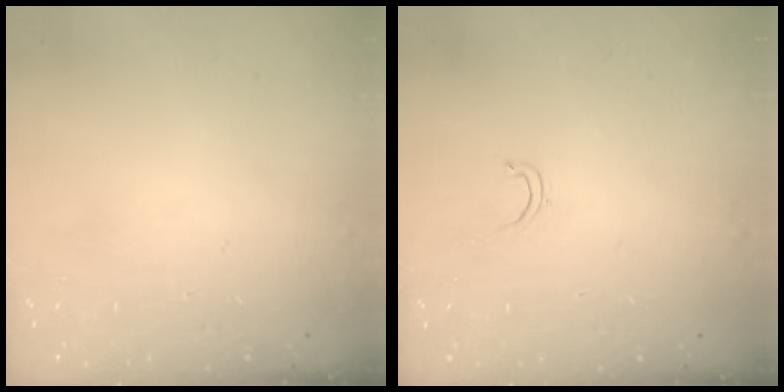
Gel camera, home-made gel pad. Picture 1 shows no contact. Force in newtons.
{"total": 2.6, "press": 2.5, "slide": 0.4}